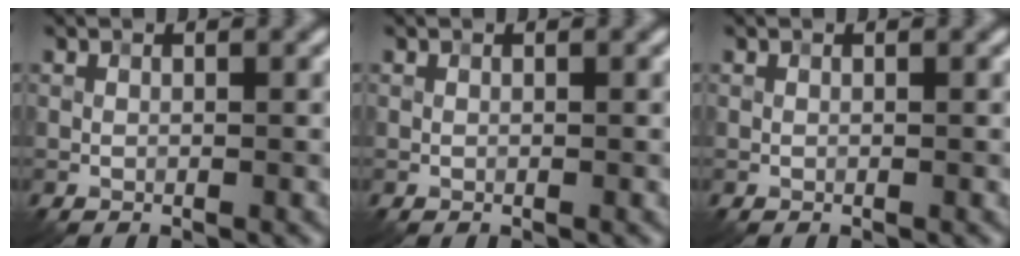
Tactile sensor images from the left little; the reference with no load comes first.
{"total": 0.0}
{"total": 0.0}